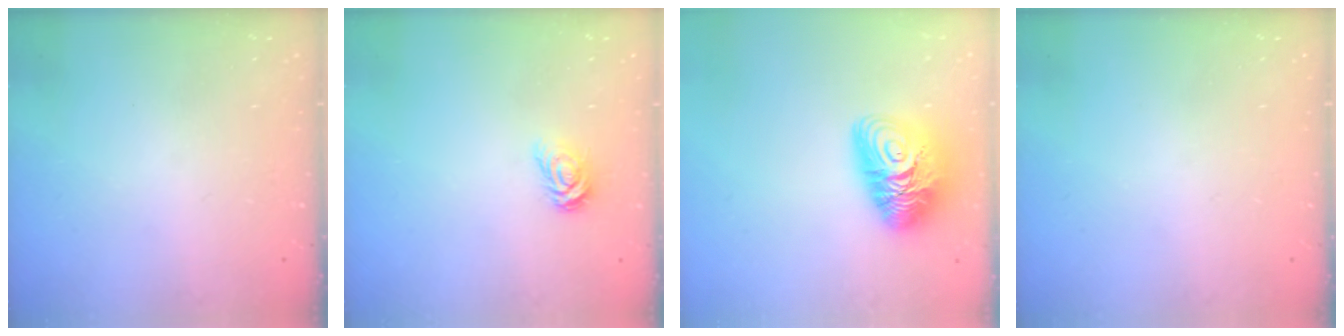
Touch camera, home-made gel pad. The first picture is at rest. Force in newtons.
{"total": 4.2, "press": 4.1, "slide": 0.4}
{"total": 14.3, "press": 14.2, "slide": 1.1}
{"total": 0.0}